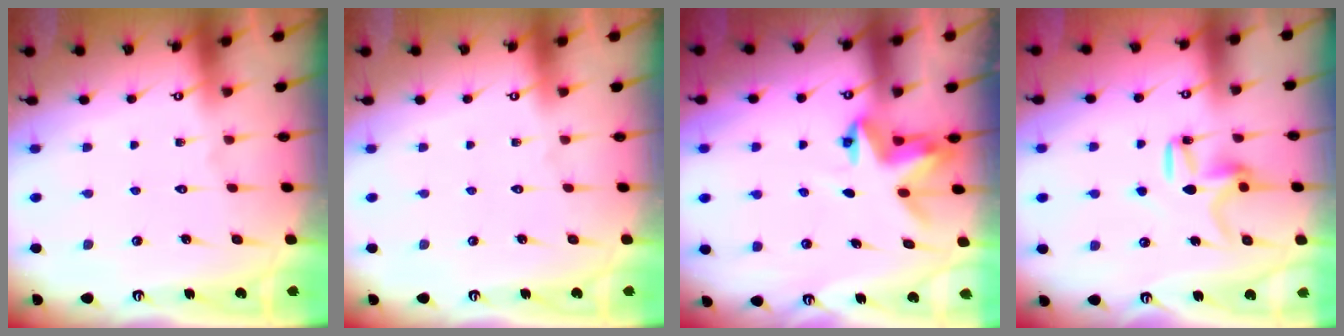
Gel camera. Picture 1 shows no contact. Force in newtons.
{"total": 0.0}
{"total": 3.9, "press": 3.9, "slide": 0.4}
{"total": 9.9, "press": 9.9, "slide": 0.6}